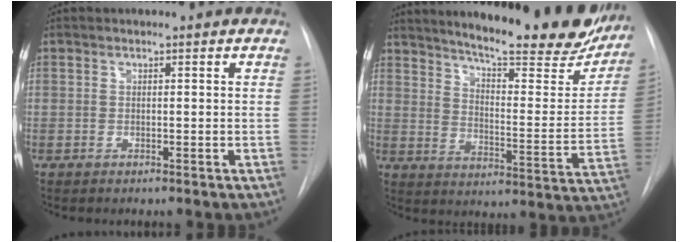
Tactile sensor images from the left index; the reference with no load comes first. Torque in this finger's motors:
{"motor_torque": [0.36, -0.55, 0.55, 0.13]}